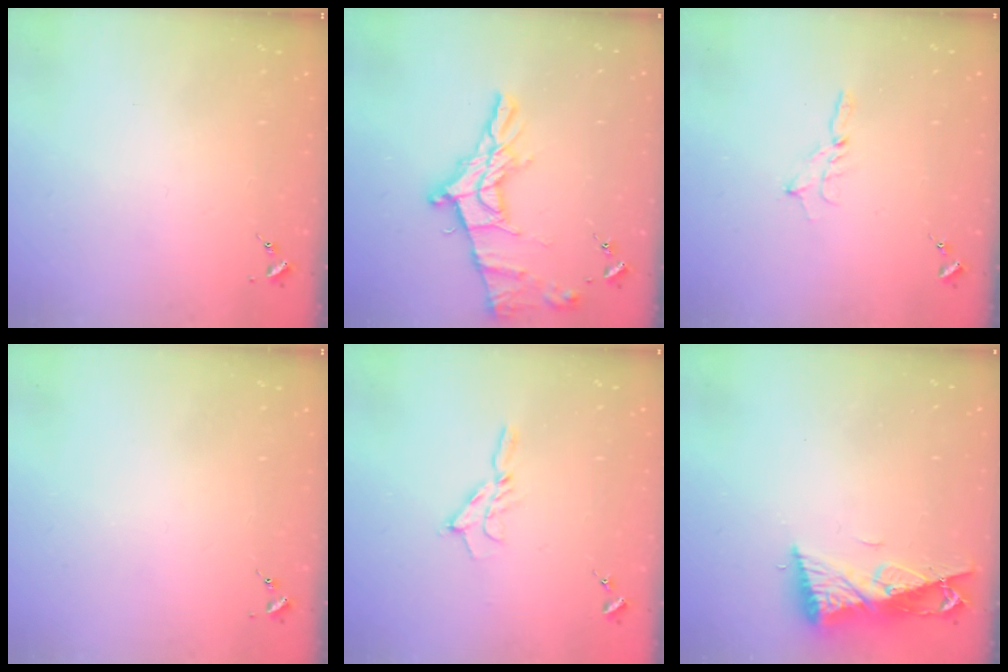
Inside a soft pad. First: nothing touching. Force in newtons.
{"total": 16.2, "press": 16.1, "slide": 1.0}
{"total": 2.5, "press": 2.5, "slide": 0.2}
{"total": 0.0}
{"total": 6.5, "press": 6.5, "slide": 0.7}
{"total": 9.7, "press": 9.7, "slide": 0.7}